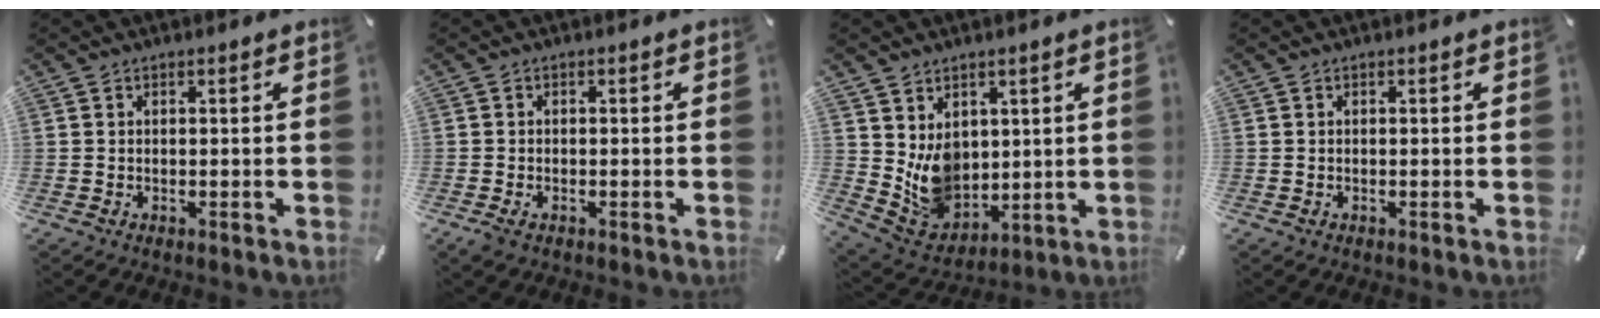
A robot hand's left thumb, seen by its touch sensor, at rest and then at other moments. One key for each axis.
{"total": 1.2, "fx": -0.6, "fy": 0.7, "fz": 0.7, "tx": -0.013, "ty": 0.001, "tz": -0.011}
{"total": 9.4, "fx": 3.1, "fy": 8.3, "fz": 3.4, "tx": -0.063, "ty": -0.037, "tz": 0.068}
{"total": 0.0}